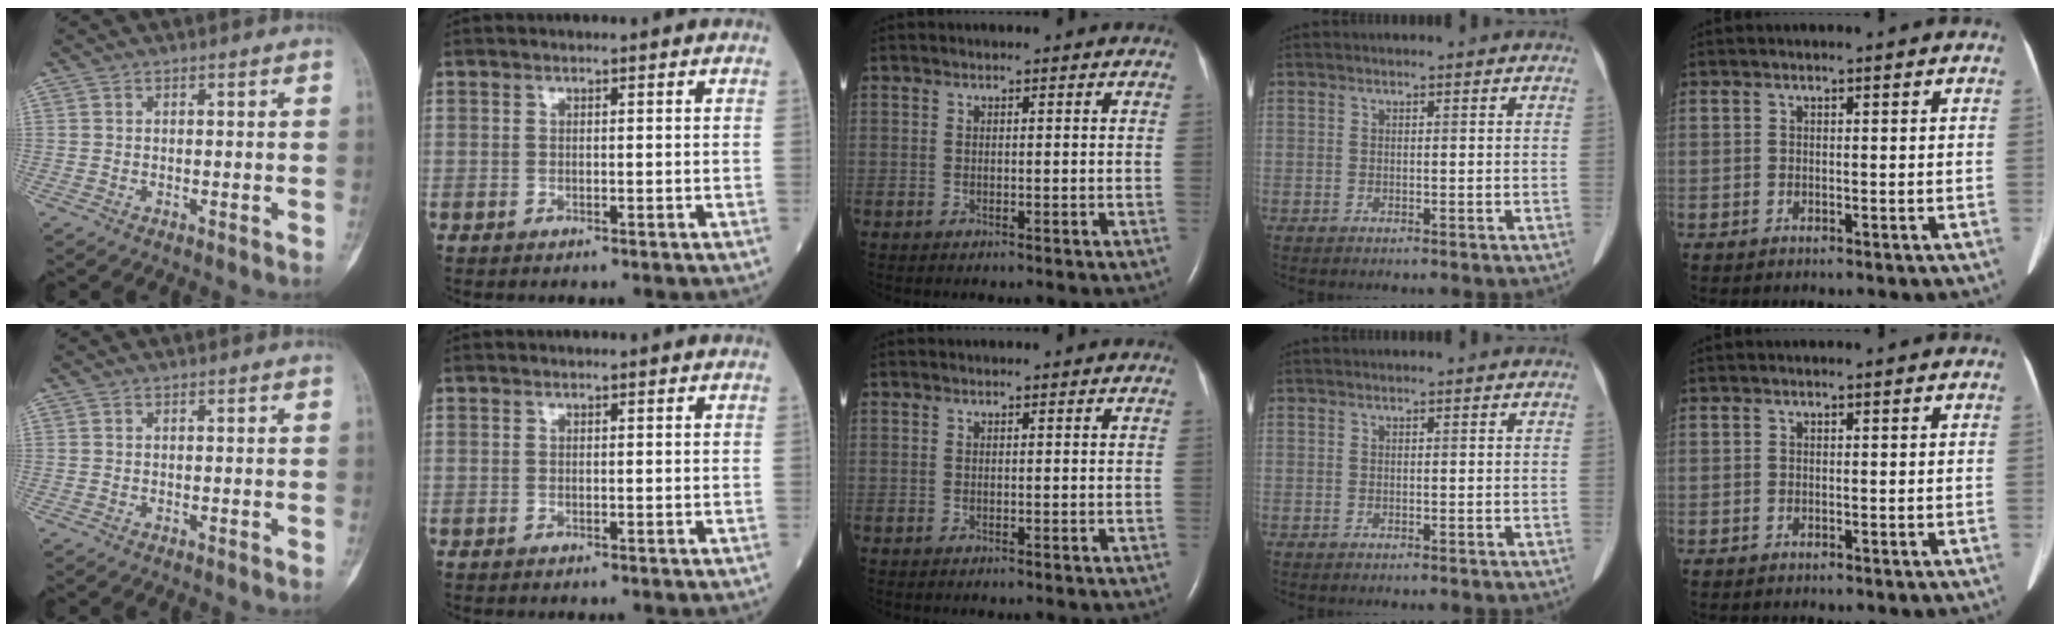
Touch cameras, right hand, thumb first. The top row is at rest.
{}